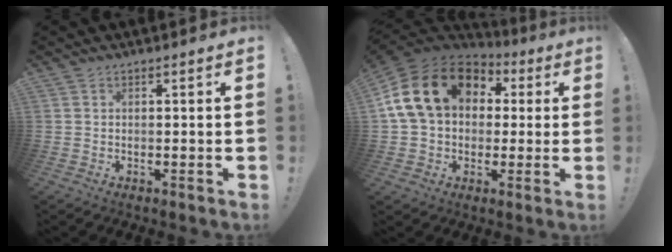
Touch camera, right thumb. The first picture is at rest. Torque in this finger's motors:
{"motor_torque": [1.43, 1.85, 1.30, -0.49, 0.28]}